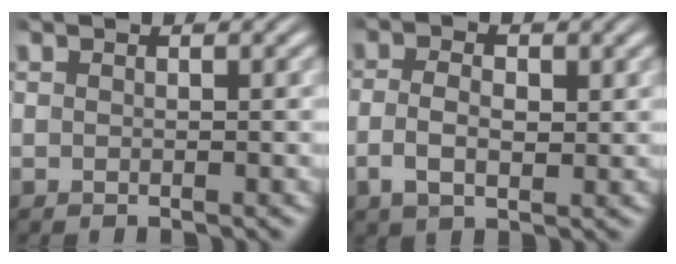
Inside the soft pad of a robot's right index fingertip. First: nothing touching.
{"total": 3.3, "force": [-0.3, 1.9, 2.7], "torque": [-0.056, -0.003, -0.003]}